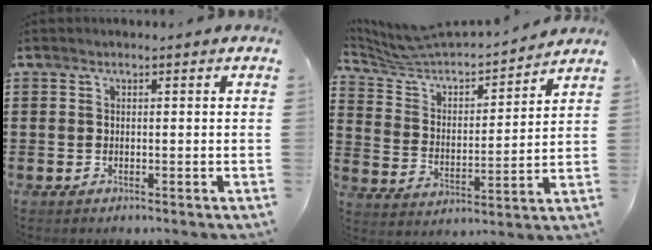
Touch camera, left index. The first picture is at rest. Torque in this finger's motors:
{"motor_torque": [0.38, 0.53, 0.04, 0.03]}